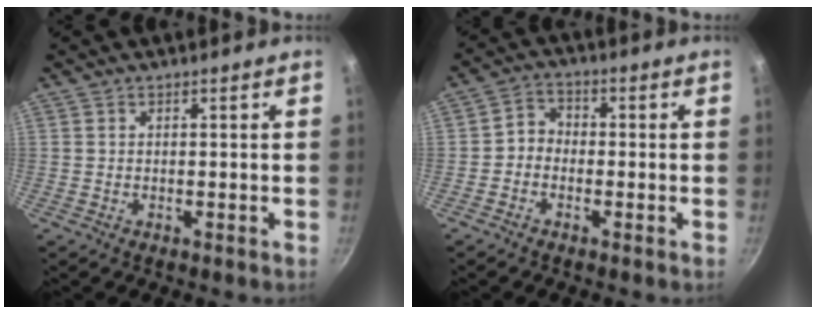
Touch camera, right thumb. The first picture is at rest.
{"total": 3.7, "force": [-1.1, 3.1, 1.7], "torque": [-0.014, 0.021, -0.033]}